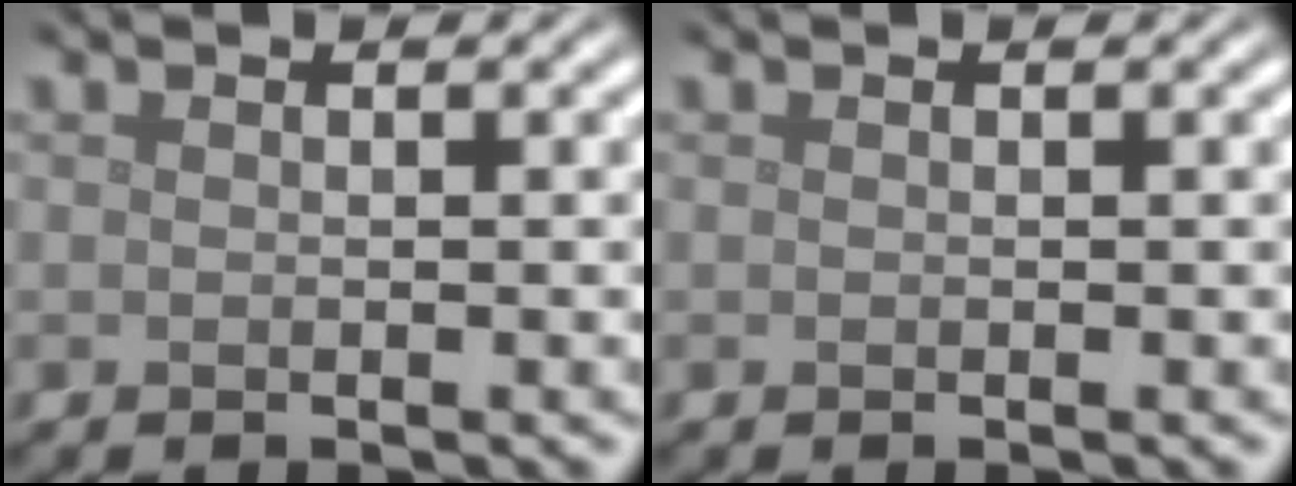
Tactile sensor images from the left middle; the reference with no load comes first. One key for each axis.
{"total": 0.0}